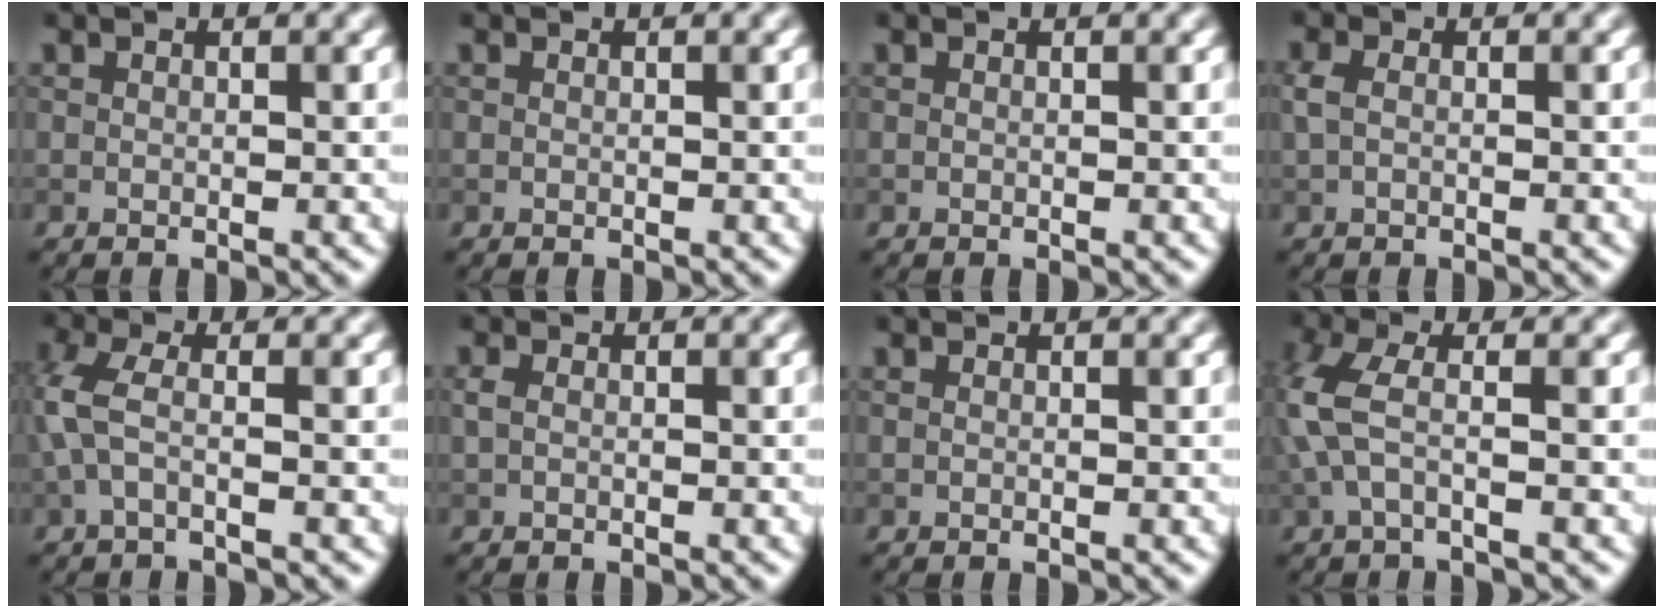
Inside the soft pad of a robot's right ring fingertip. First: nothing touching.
{"total": 0.0}
{"total": 0.0}
{"total": 1.3, "force": [-0.1, 0.8, 1.1], "torque": [-0.027, 0.004, -0.005]}
{"total": 3.0, "force": [-0.5, 0.9, 2.8], "torque": [-0.073, 0.005, -0.022]}
{"total": 0.9, "force": [-0.1, 0.6, 0.7], "torque": [-0.017, 0.002, -0.003]}
{"total": 0.0}
{"total": 3.8, "force": [-0.2, 1.1, 3.6], "torque": [-0.097, 0.007, -0.013]}